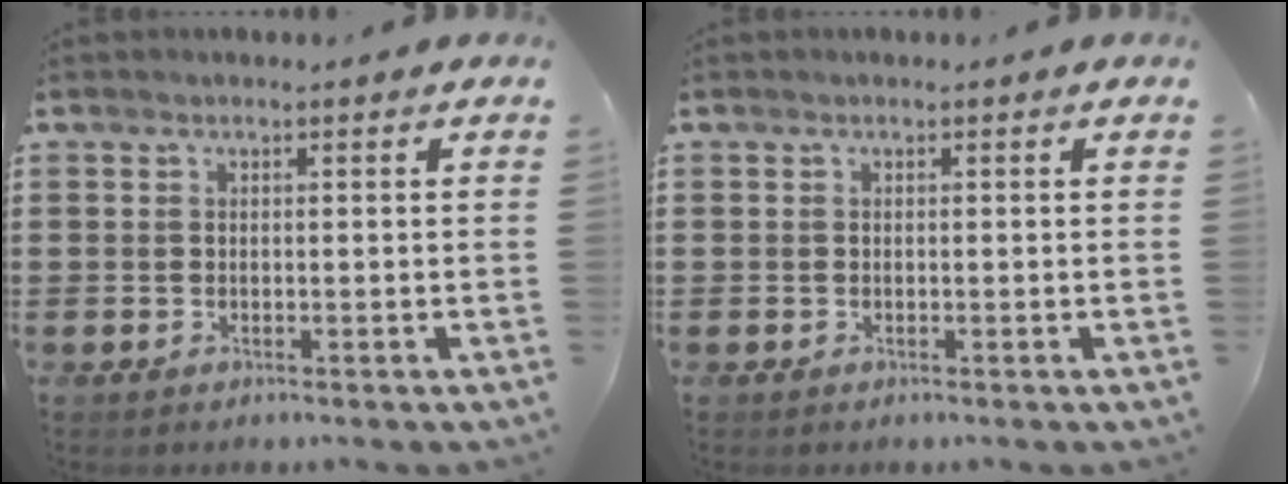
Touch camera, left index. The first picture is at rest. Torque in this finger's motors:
{"motor_torque": [-0.02, -0.02, 0.01, -0.01]}